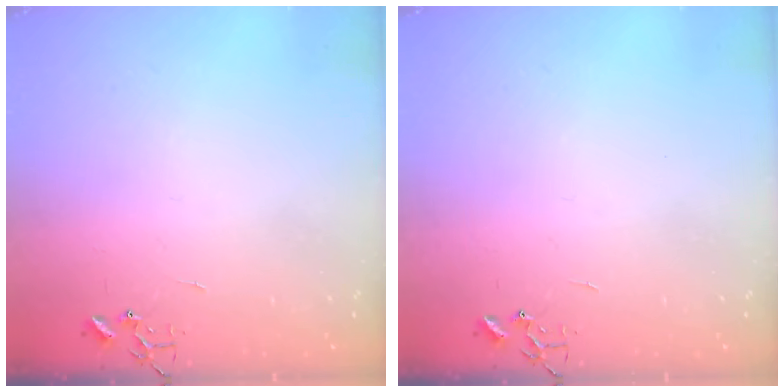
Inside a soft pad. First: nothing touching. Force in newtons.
{"total": 0.0}